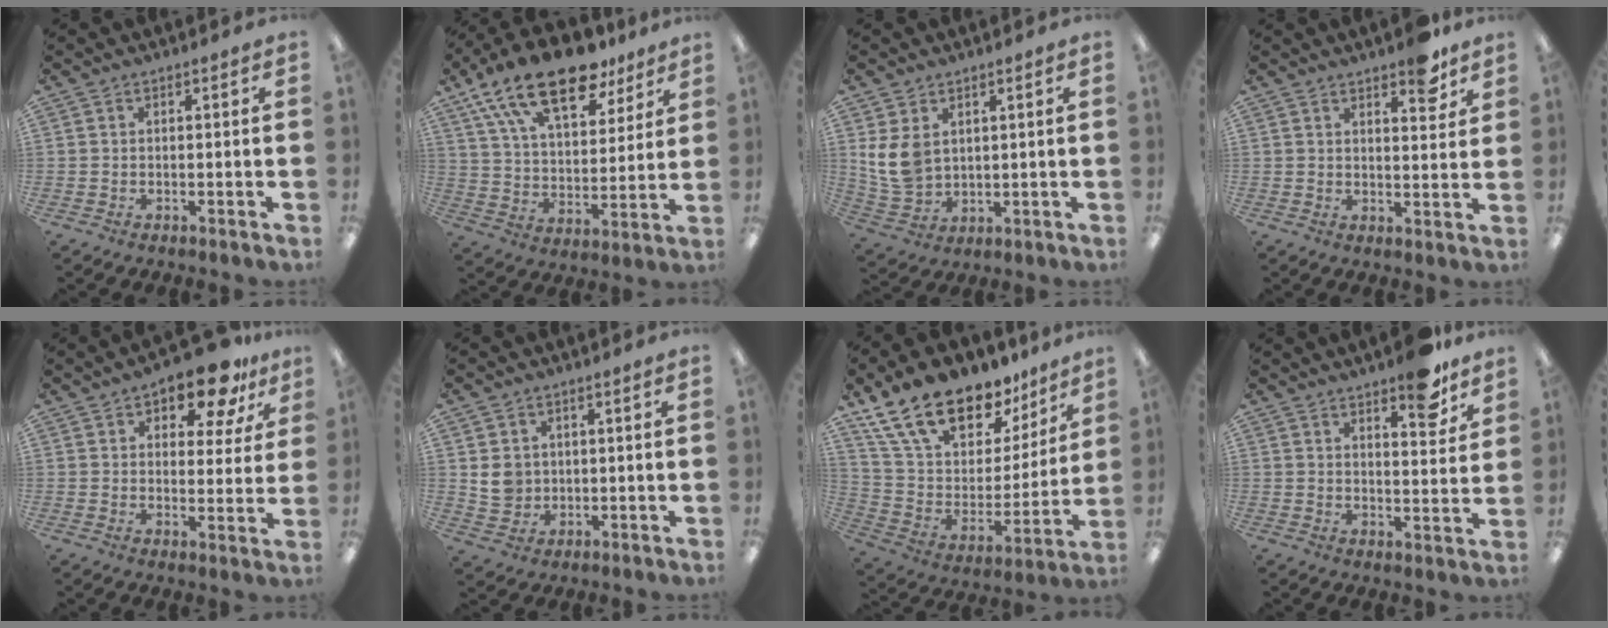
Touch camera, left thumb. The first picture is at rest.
{"total": 20.2, "force": [14.1, 8.8, 11.5], "torque": [-0.202, -0.073, 0.247]}
{"total": 8.7, "force": [2.8, 6.4, 5.1], "torque": [-0.122, -0.004, 0.054]}
{"total": 7.0, "force": [5.1, 2.8, 3.9], "torque": [-0.033, -0.029, 0.082]}
{"total": 11.9, "force": [8.7, 5.1, 6.4], "torque": [-0.087, -0.044, 0.150]}
{"total": 5.4, "force": [1.2, 5.0, 1.8], "torque": [-0.019, 0.003, 0.023]}
{"total": 20.9, "force": [15.9, 10.1, 9.0], "torque": [-0.167, -0.104, 0.291]}
{"total": 8.9, "force": [6.8, 2.7, 5.0], "torque": [-0.050, -0.042, 0.112]}